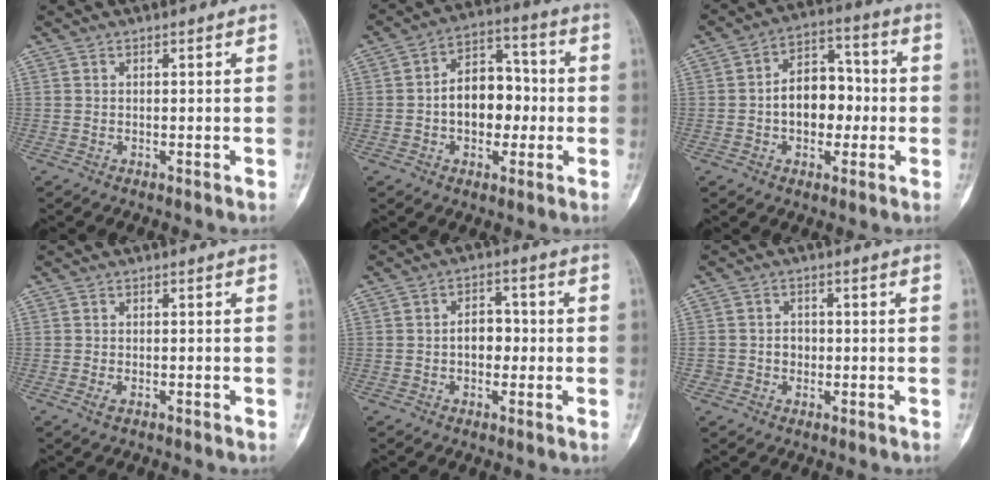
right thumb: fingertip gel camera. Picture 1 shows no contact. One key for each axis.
{"total": 11.8, "fx": -1.0, "fy": 8.1, "fz": 8.5, "tx": -0.089, "ty": 0.037, "tz": -0.023}
{"total": 11.3, "fx": -1.0, "fy": 7.8, "fz": 8.1, "tx": -0.083, "ty": 0.036, "tz": -0.023}
{"total": 1.5, "fx": -0.7, "fy": 0.7, "fz": 1.1, "tx": -0.026, "ty": -0.001, "tz": -0.013}
{"total": 5.0, "fx": -0.5, "fy": 3.5, "fz": 3.6, "tx": -0.035, "ty": 0.018, "tz": -0.015}
{"total": 3.1, "fx": -0.5, "fy": 2.9, "fz": 1.1, "tx": 0.005, "ty": 0.009, "tz": -0.008}